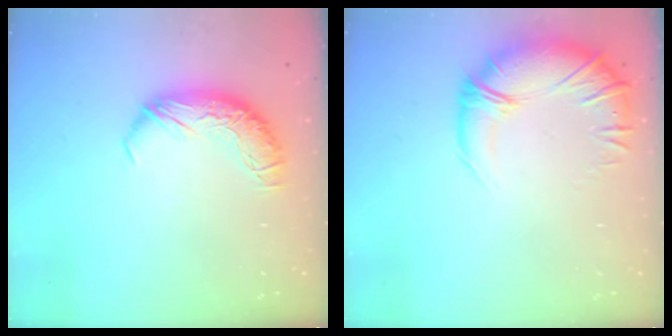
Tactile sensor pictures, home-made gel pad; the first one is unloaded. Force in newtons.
{"total": 2.7, "press": 0.1, "slide": 2.7}